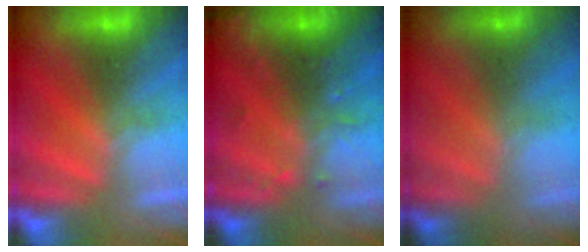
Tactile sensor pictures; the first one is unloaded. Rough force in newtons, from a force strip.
{"total": 8.6}
{"total": 1.4}